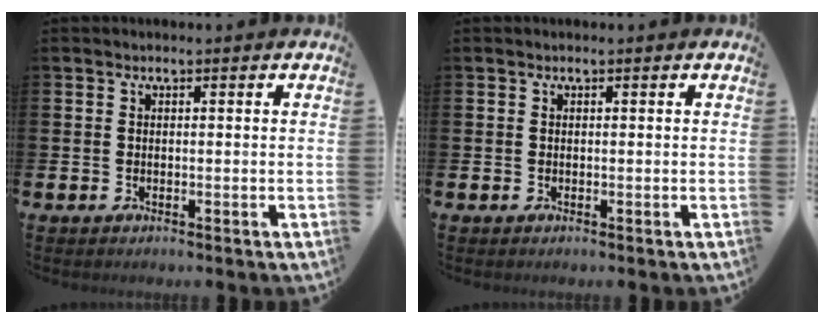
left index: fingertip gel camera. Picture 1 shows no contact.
{"total": 0.0}